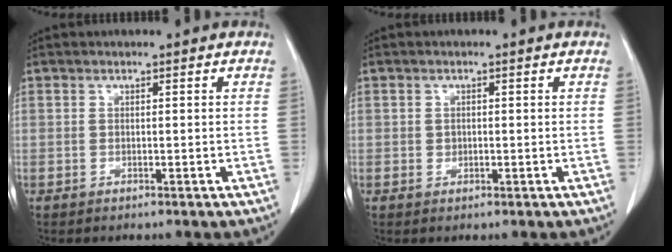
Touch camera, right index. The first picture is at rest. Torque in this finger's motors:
{"motor_torque": [-0.07, 0.08, 0.01, 0.01]}